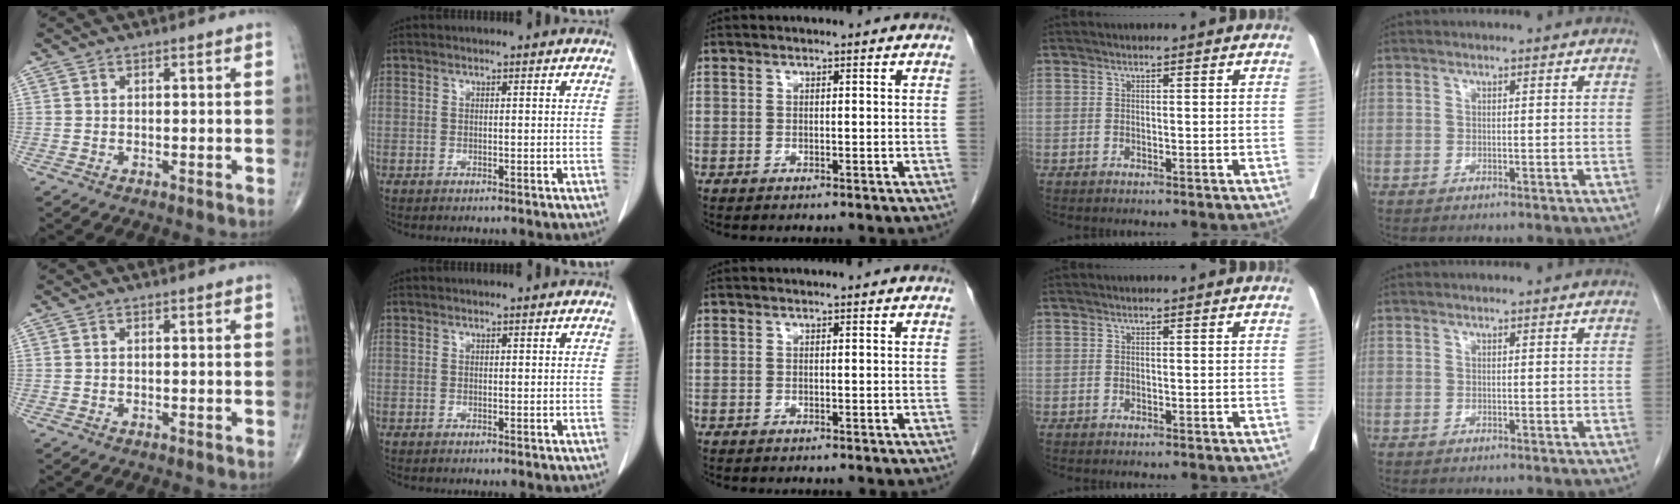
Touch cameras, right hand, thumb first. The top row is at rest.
{}